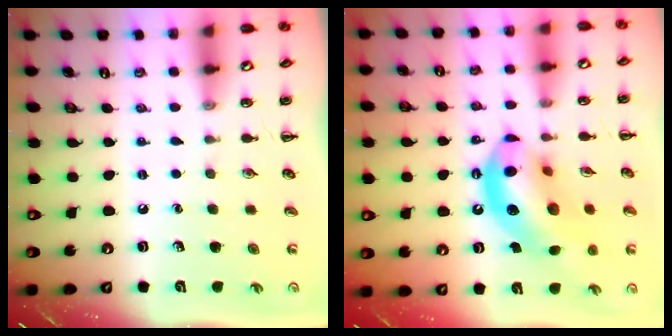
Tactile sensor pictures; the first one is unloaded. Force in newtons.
{"total": 16.5, "press": 15.9, "slide": 4.1}